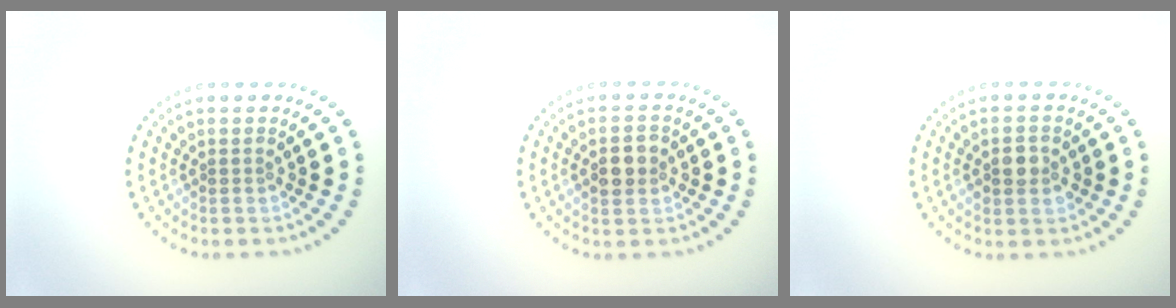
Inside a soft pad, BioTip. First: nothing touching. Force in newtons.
{"total": 2.8, "press": 2.8, "slide": 0.1}
{"total": 2.5, "press": 2.5, "slide": 0.2}